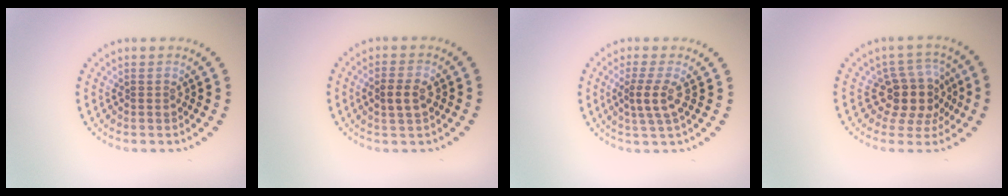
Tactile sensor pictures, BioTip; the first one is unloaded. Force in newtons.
{"total": 2.4, "press": 2.4, "slide": 0.4}
{"total": 2.3, "press": 1.9, "slide": 1.3}
{"total": 4.3, "press": 3.4, "slide": 2.5}